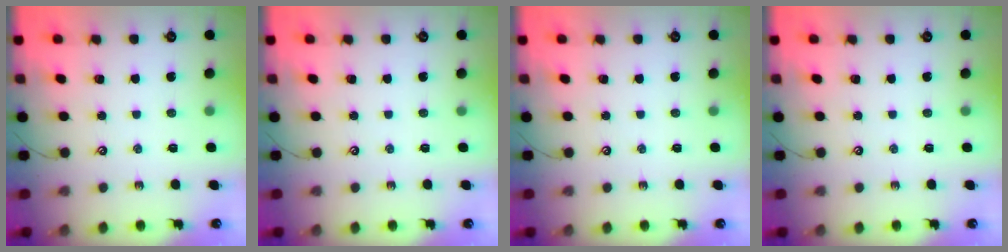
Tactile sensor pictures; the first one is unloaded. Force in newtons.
{"total": 0.0}
{"total": 0.0}
{"total": 0.0}